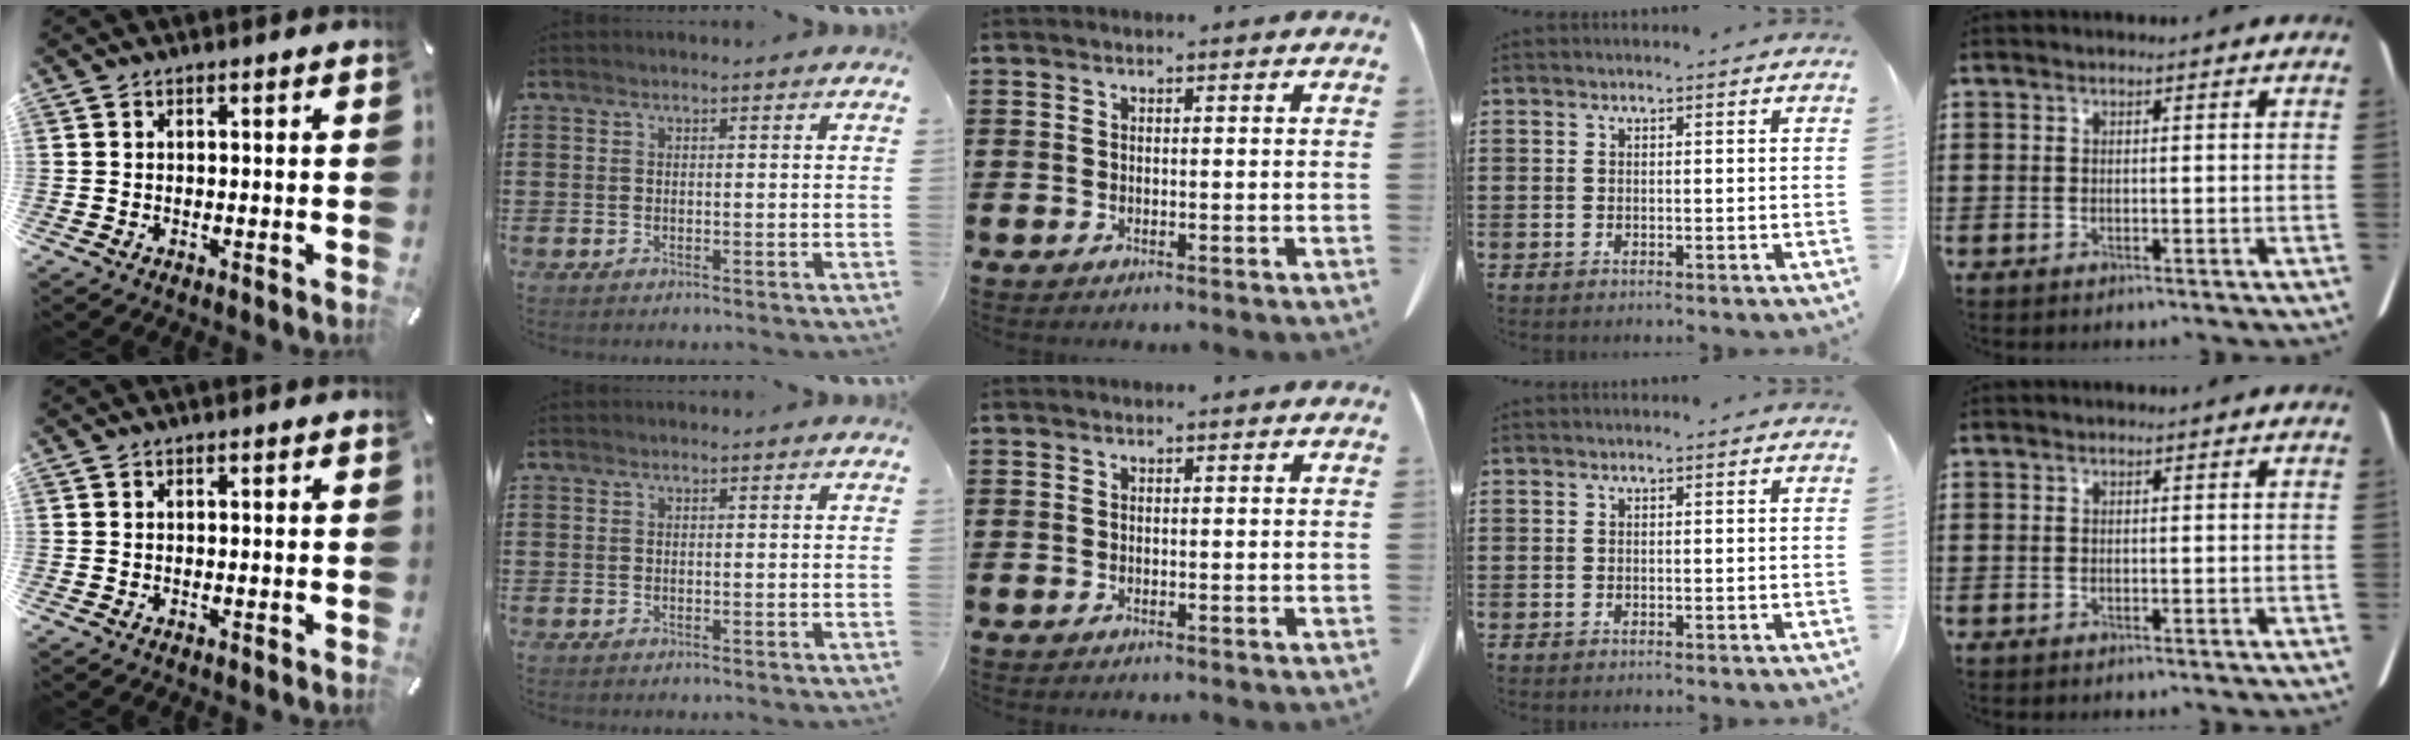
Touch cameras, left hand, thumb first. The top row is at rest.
{}